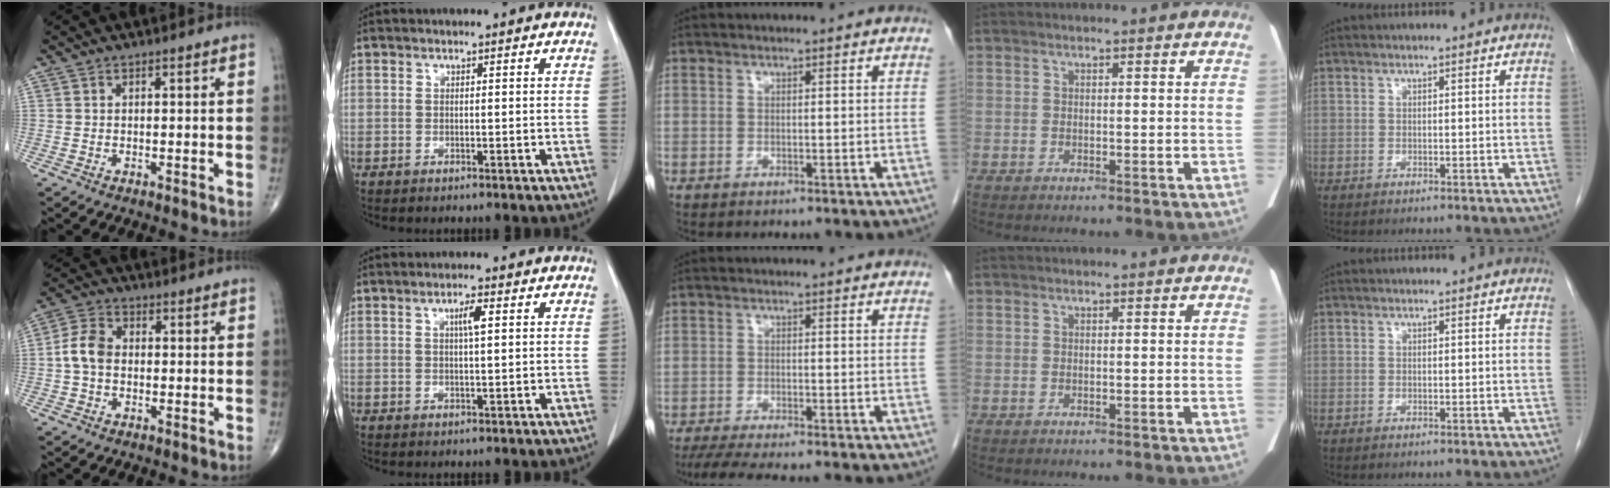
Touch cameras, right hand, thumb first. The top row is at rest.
{"thumb": {"total": 5.7, "force": [-0.5, 4.1, 4.0], "torque": [-0.077, 0.019, -0.020]}, "index": {"total": 2.5, "force": [0.8, 0.1, 2.4], "torque": [-0.042, 0.001, 0.013]}, "middle": {"total": 8.1, "force": [-6.9, 0.7, 4.3], "torque": [-0.062, -0.015, -0.107]}}